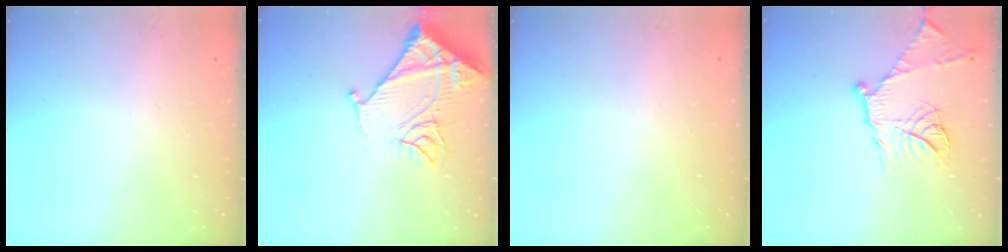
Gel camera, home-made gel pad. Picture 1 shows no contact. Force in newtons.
{"total": 14.3, "press": 14.2, "slide": 1.8}
{"total": 0.0}
{"total": 16.0, "press": 16.0, "slide": 1.4}